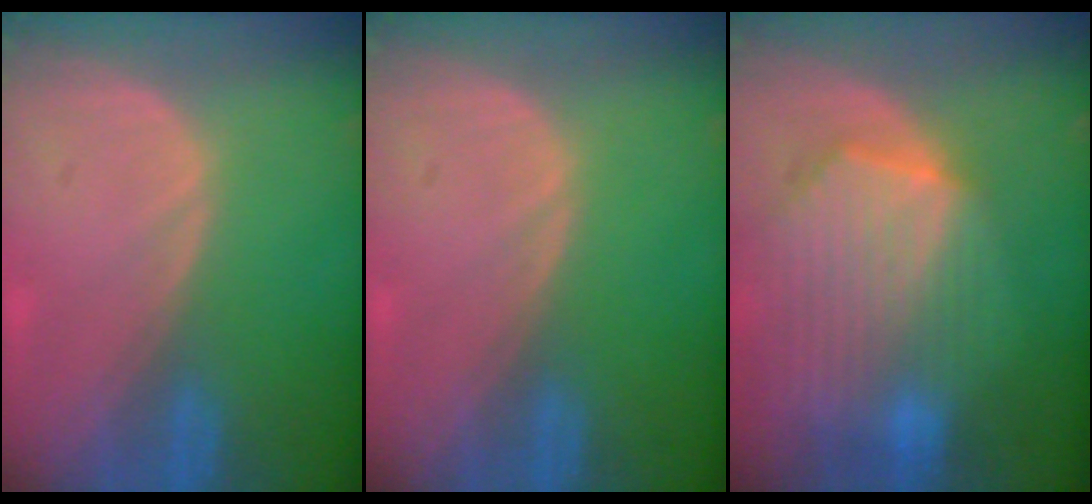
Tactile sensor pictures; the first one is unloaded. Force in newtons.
{"total": 0.0}
{"total": 10.2, "press": 8.9, "slide": 5.0}